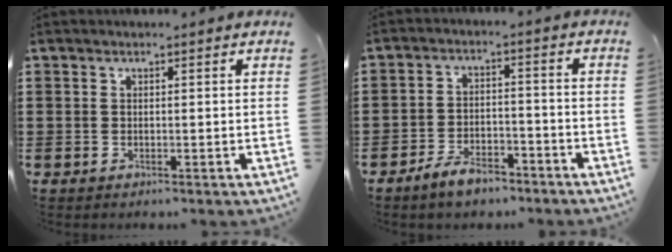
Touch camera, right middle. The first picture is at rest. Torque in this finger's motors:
{"motor_torque": [2.14, 0.00, 0.20, 0.06]}